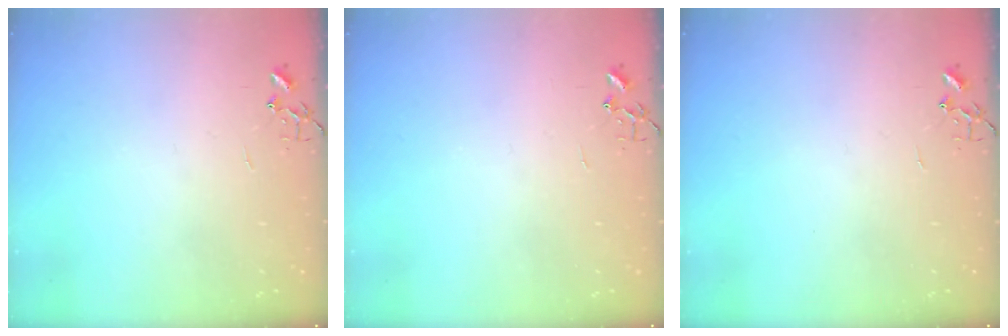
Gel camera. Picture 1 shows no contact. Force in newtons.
{"total": 0.0}
{"total": 0.0}